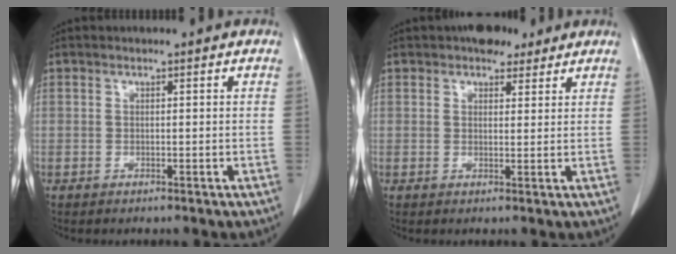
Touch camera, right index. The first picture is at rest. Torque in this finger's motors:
{"motor_torque": [0.45, 0.45, 0.05, 0.05]}